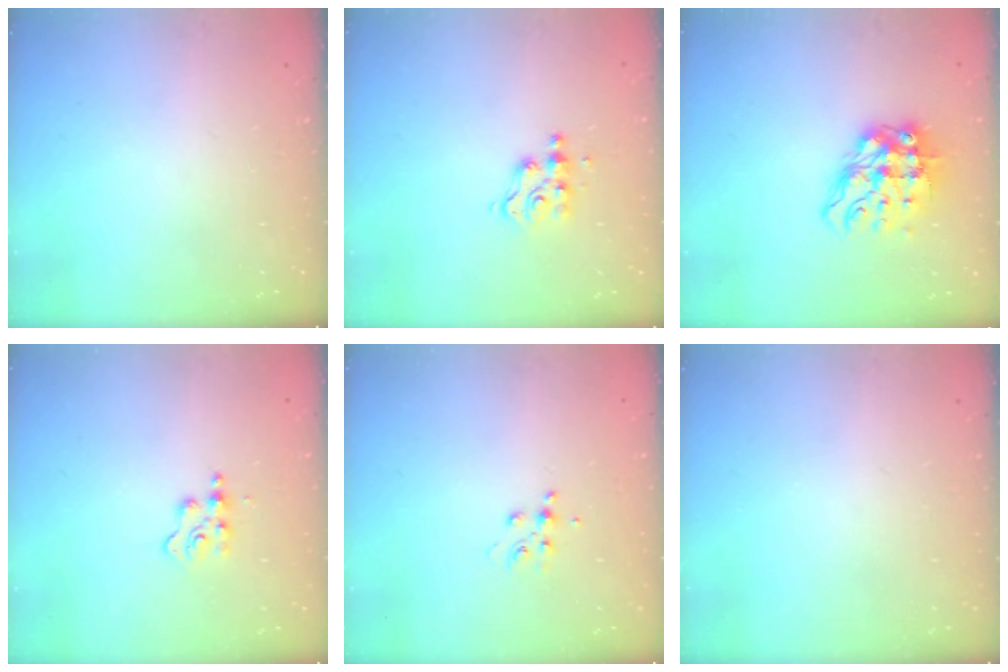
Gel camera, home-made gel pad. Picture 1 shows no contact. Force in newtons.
{"total": 4.8, "press": 4.8, "slide": 0.5}
{"total": 11.9, "press": 11.8, "slide": 1.4}
{"total": 3.4, "press": 3.3, "slide": 0.6}
{"total": 5.5, "press": 5.5, "slide": 0.6}
{"total": 0.0}